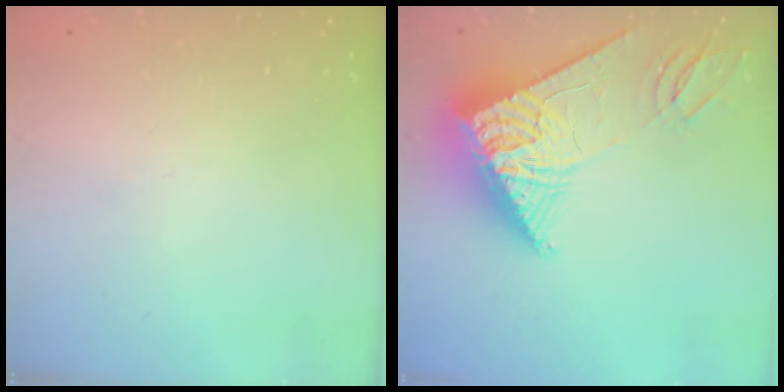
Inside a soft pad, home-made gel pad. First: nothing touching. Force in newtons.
{"total": 13.8, "press": 13.8, "slide": 1.3}